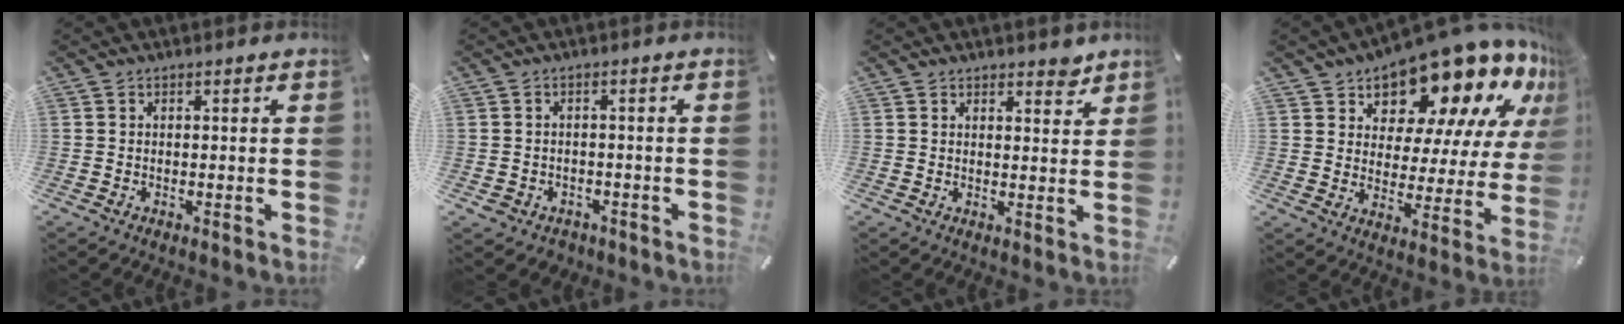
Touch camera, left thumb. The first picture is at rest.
{"total": 2.8, "force": [-1.3, 2.4, 0.5], "torque": [-0.016, 0.003, -0.028]}
{"total": 3.0, "force": [2.6, 1.5, 0.5], "torque": [0.010, -0.016, 0.043]}
{"total": 16.7, "force": [13.5, 7.6, 6.1], "torque": [-0.096, -0.119, 0.230]}